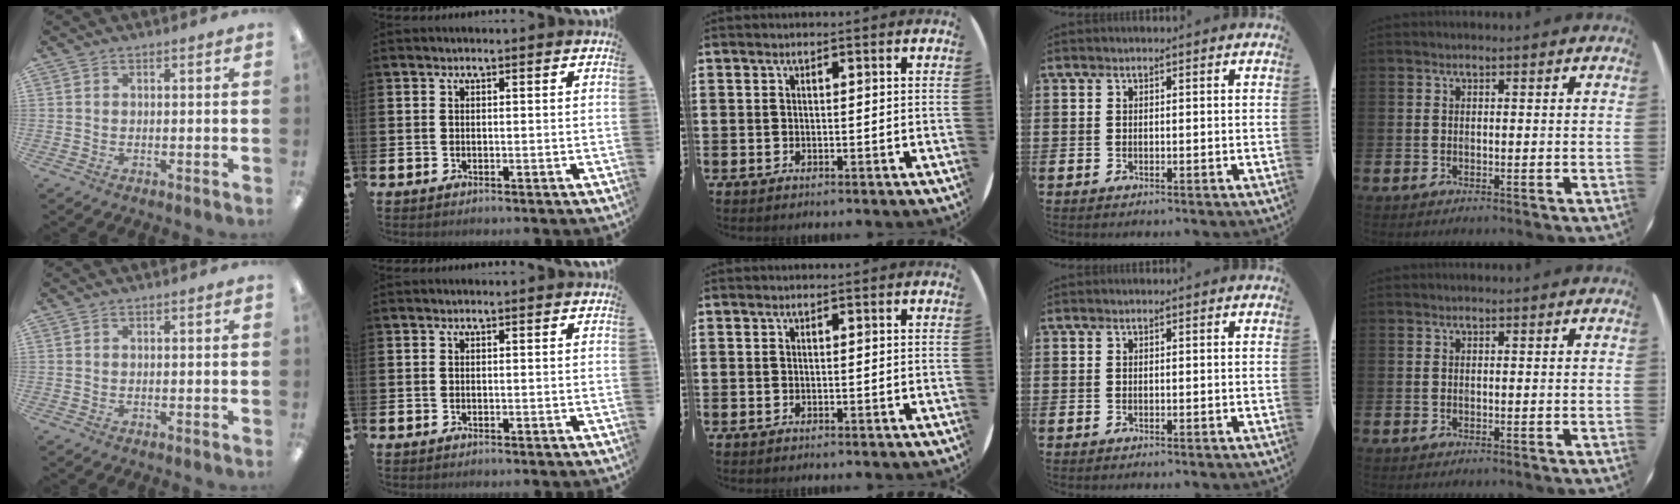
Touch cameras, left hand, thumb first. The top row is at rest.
{}